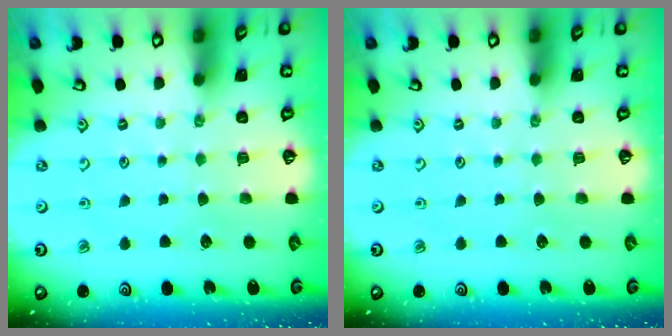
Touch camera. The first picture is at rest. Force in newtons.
{"total": 0.0}